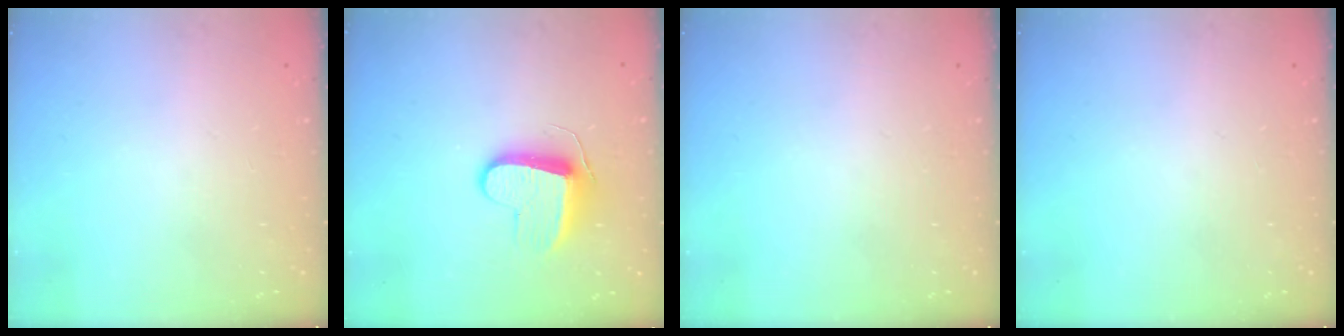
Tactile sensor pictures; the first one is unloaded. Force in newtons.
{"total": 9.6, "press": 9.6, "slide": 0.2}
{"total": 0.0}
{"total": 0.0}